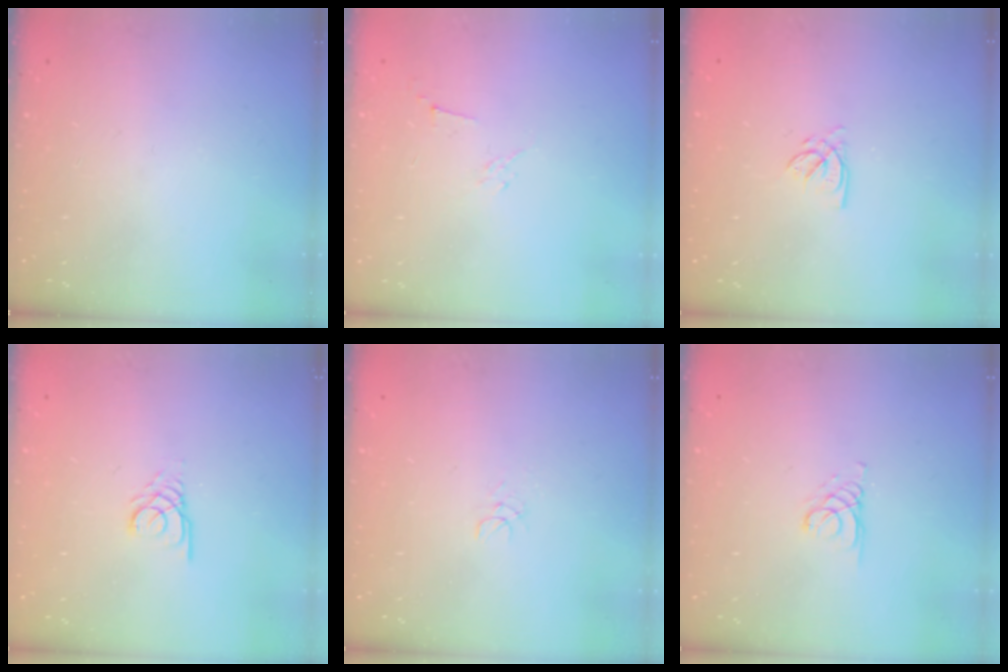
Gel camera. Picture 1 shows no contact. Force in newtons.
{"total": 2.9, "press": 2.8, "slide": 0.8}
{"total": 2.3, "press": 2.3, "slide": 0.3}
{"total": 2.7, "press": 2.7, "slide": 0.3}
{"total": 3.0, "press": 3.0, "slide": 0.2}
{"total": 2.1, "press": 2.1, "slide": 0.2}